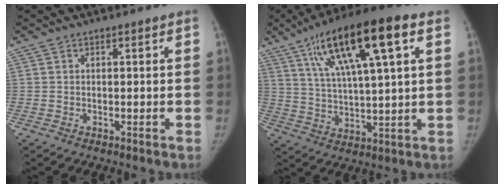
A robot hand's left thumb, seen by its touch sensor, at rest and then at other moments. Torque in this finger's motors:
{"motor_torque": [0.17, -0.01, 1.84, -0.94, 0.16]}